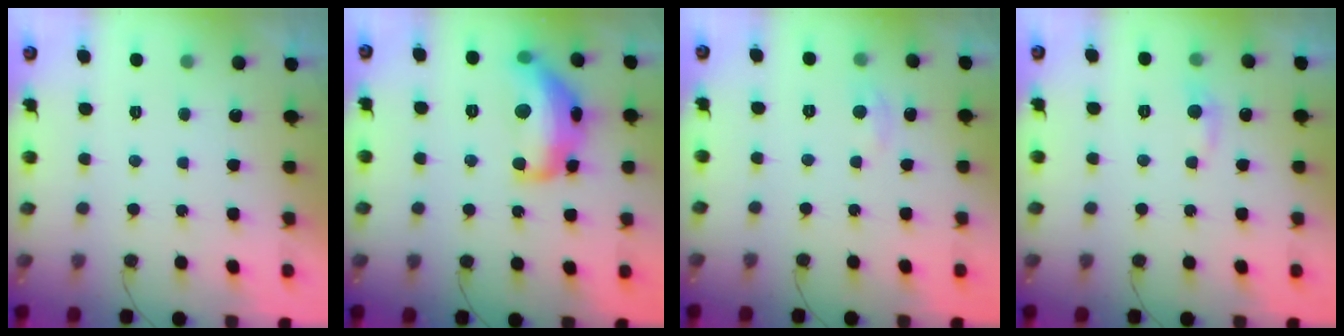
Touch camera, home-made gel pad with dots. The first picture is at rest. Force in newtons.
{"total": 16.6, "press": 16.6, "slide": 1.0}
{"total": 2.3, "press": 2.3, "slide": 0.3}
{"total": 4.3, "press": 4.3, "slide": 0.6}